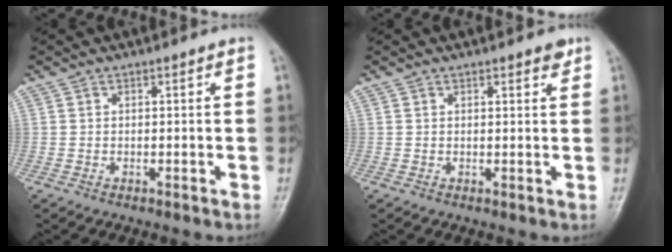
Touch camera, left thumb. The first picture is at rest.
{"total": 2.0, "force": [1.4, 0.7, 1.3], "torque": [-0.012, -0.006, 0.016]}